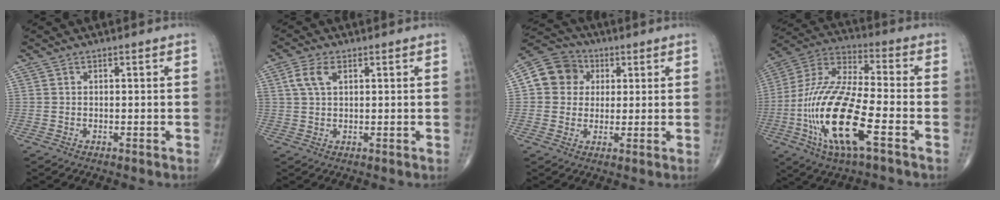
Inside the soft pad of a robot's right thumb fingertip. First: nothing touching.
{"total": 4.5, "force": [1.6, 2.4, 3.5], "torque": [-0.083, 0.009, 0.032]}
{"total": 9.5, "force": [2.0, 8.6, 3.5], "torque": [-0.042, 0.009, 0.023]}
{"total": 21.5, "force": [-6.7, 6.8, 19.3], "torque": [-0.418, 0.020, -0.120]}